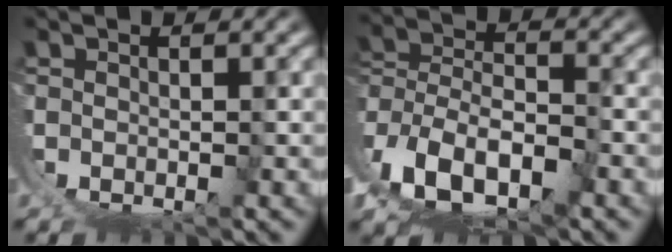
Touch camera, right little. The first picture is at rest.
{"total": 10.0, "force": [1.0, 7.1, 7.0], "torque": [-0.171, -0.033, 0.023]}